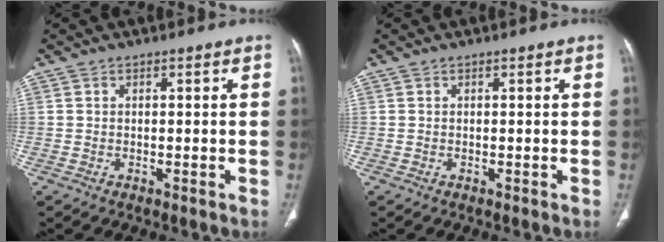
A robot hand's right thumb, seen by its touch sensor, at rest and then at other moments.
{"total": 0.0}